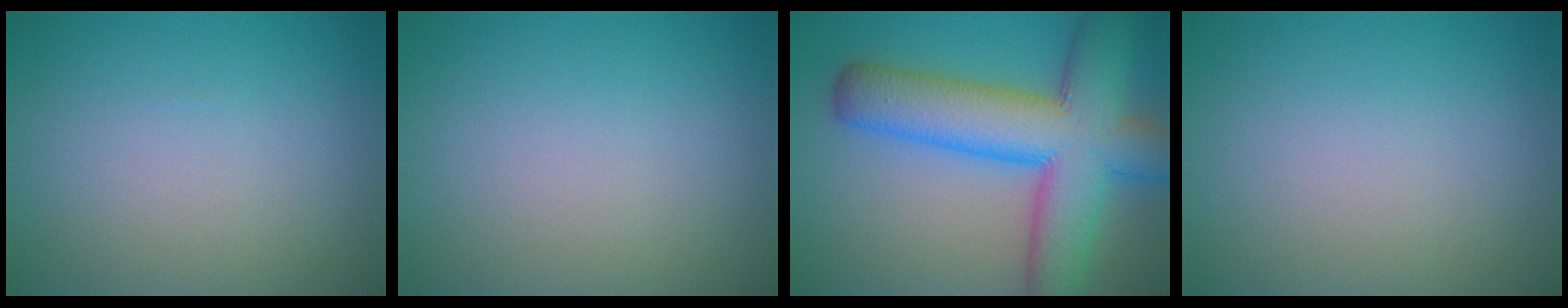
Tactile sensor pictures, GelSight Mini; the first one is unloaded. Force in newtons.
{"total": 0.0}
{"total": 11.8, "press": 11.7, "slide": 0.6}
{"total": 0.0}